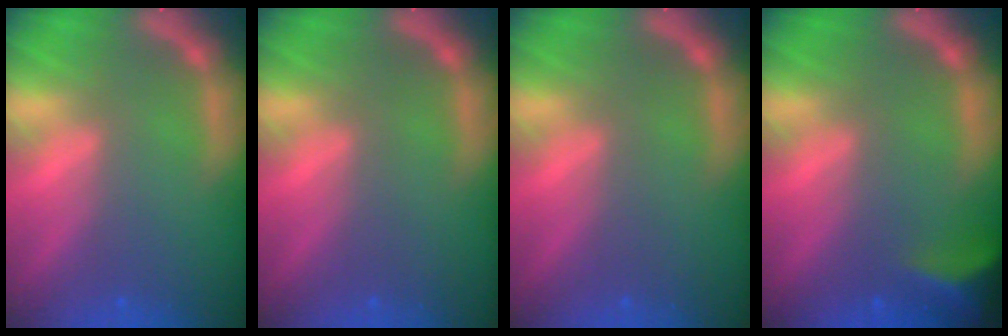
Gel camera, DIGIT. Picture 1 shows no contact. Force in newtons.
{"total": 0.0}
{"total": 0.0}
{"total": 5.4}